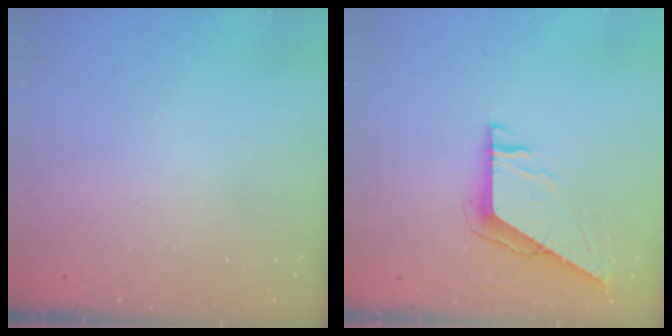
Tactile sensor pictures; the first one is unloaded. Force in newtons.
{"total": 7.2, "press": 7.2, "slide": 0.5}